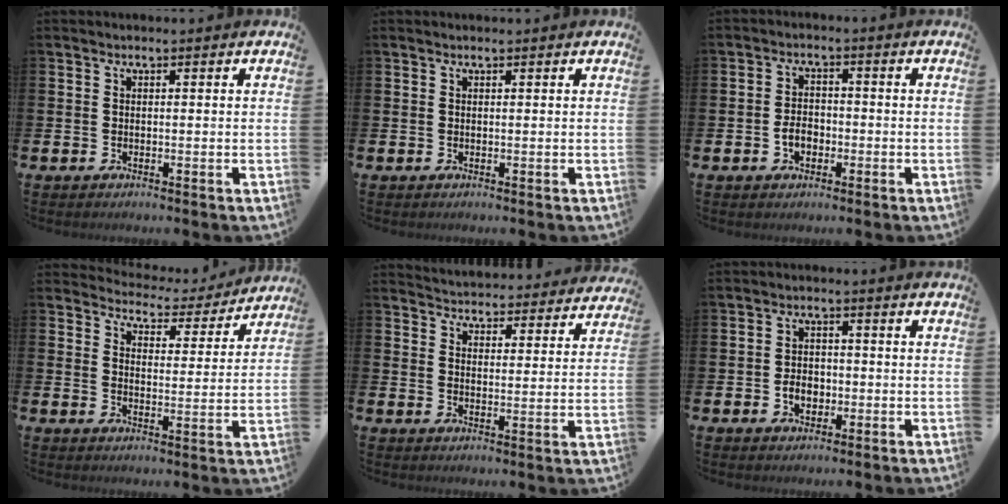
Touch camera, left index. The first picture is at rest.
{"total": 0.0}
{"total": 2.8, "force": [-1.0, 2.0, 1.7], "torque": [-0.023, -0.001, -0.023]}
{"total": 4.6, "force": [4.4, 1.0, 0.1], "torque": [-0.012, -0.042, 0.071]}
{"total": 4.8, "force": [4.7, 0.8, -0.3], "torque": [-0.012, -0.039, 0.083]}
{"total": 3.0, "force": [-0.9, 2.3, 1.8], "torque": [-0.018, -0.005, -0.022]}